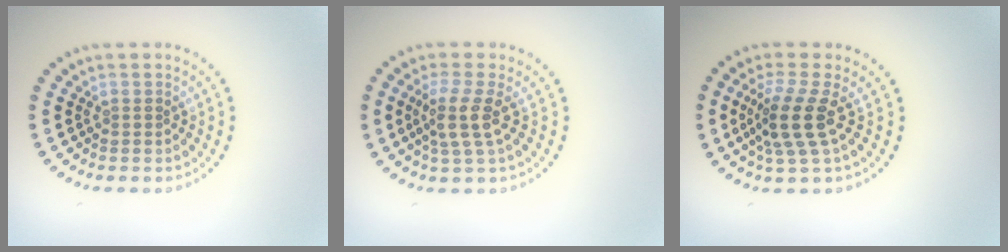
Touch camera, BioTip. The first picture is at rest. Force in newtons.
{"total": 3.1, "press": 2.4, "slide": 1.9}
{"total": 3.7, "press": 2.8, "slide": 2.4}